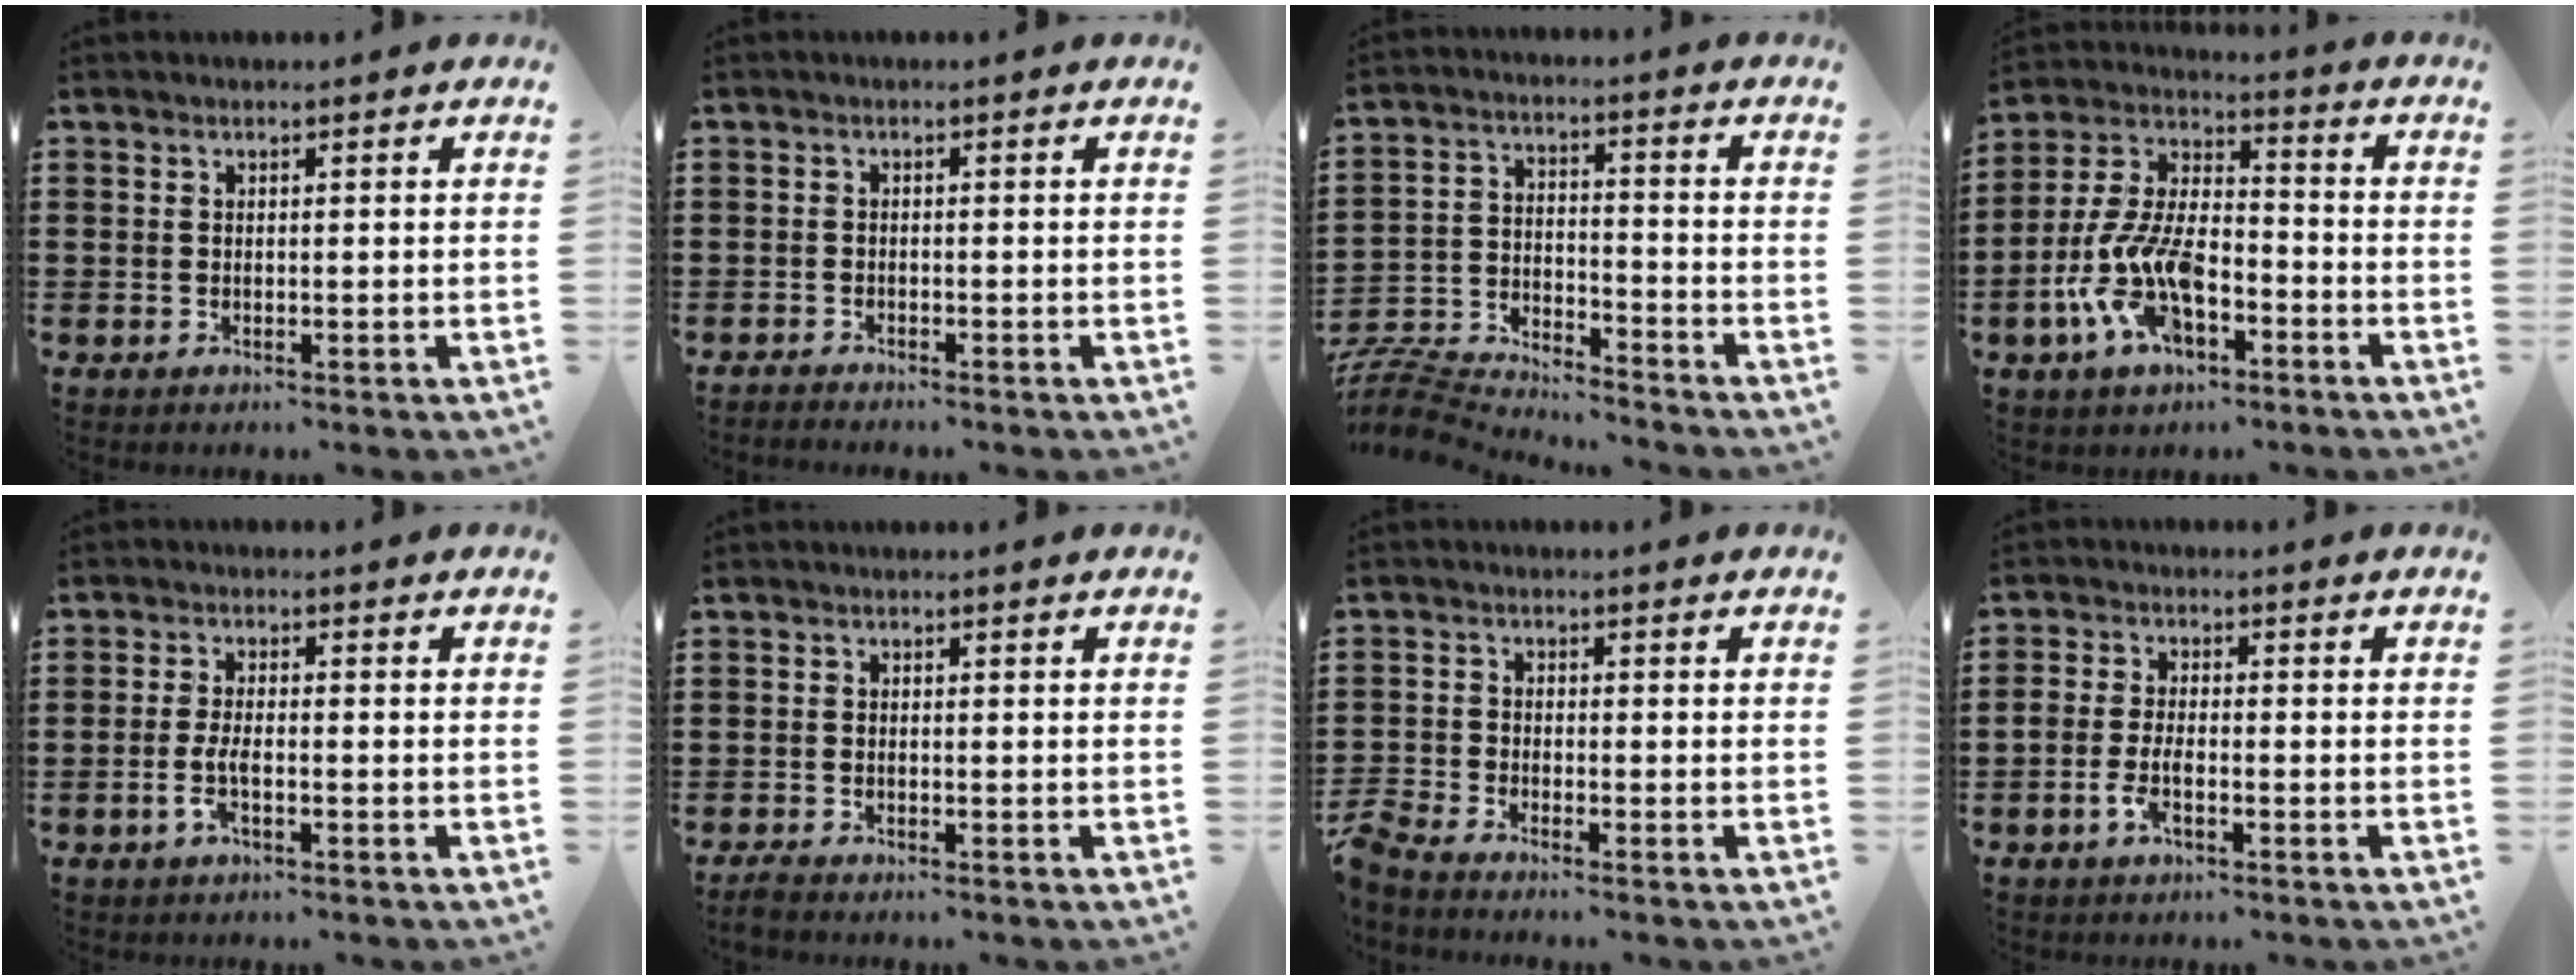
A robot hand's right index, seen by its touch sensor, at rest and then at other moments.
{"total": 1.0, "force": [-1.0, -0.1, 0.0], "torque": [-0.003, -0.001, -0.020]}
{"total": 6.8, "force": [-6.8, 0.4, 0.6], "torque": [-0.039, -0.008, -0.144]}
{"total": 10.9, "force": [-5.2, 5.3, 7.9], "torque": [-0.203, -0.011, -0.109]}
{"total": 3.3, "force": [-1.3, 0.9, 2.9], "torque": [-0.065, -0.002, -0.027]}
{"total": 1.1, "force": [-1.1, 0.0, 0.3], "torque": [-0.004, -0.002, -0.020]}
{"total": 2.6, "force": [-2.6, 0.0, 0.2], "torque": [-0.020, -0.003, -0.060]}
{"total": 3.4, "force": [-1.9, 1.2, 2.5], "torque": [-0.064, -0.002, -0.042]}